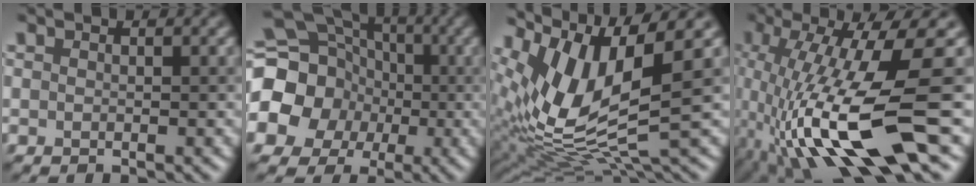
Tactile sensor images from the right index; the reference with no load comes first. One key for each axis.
{"total": 16.9, "fx": -1.5, "fy": 15.8, "fz": 5.8, "tx": -0.153, "ty": 0.012, "tz": -0.067}
{"total": 11.5, "fx": 2.3, "fy": 3.5, "fz": 10.7, "tx": -0.221, "ty": -0.002, "tz": 0.056}
{"total": 13.7, "fx": -2.7, "fy": 2.8, "fz": 13.2, "tx": -0.247, "ty": 0.010, "tz": -0.030}